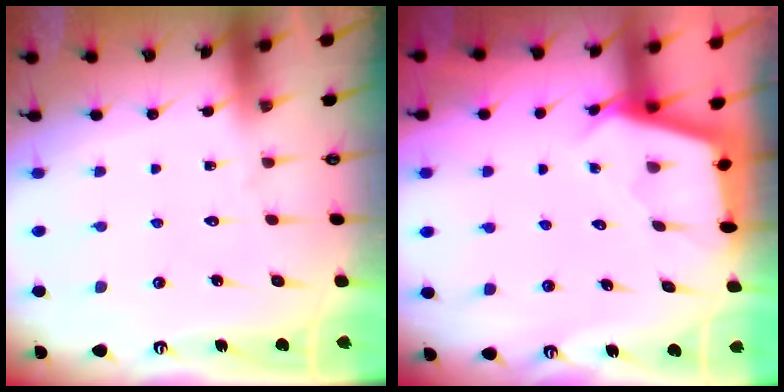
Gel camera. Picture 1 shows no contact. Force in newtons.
{"total": 2.6, "press": 2.5, "slide": 0.4}